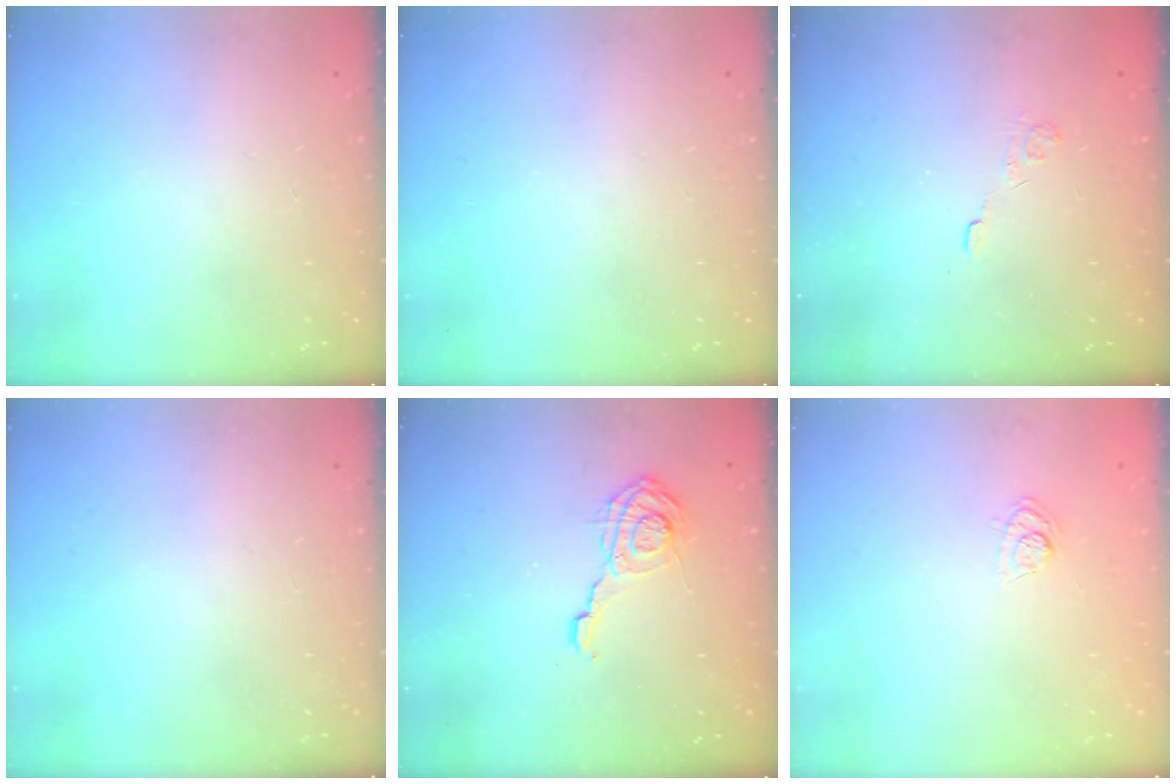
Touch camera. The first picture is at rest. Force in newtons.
{"total": 0.0}
{"total": 2.4, "press": 1.9, "slide": 1.4}
{"total": 0.0}
{"total": 9.9, "press": 9.9, "slide": 0.5}
{"total": 6.2, "press": 6.0, "slide": 1.6}